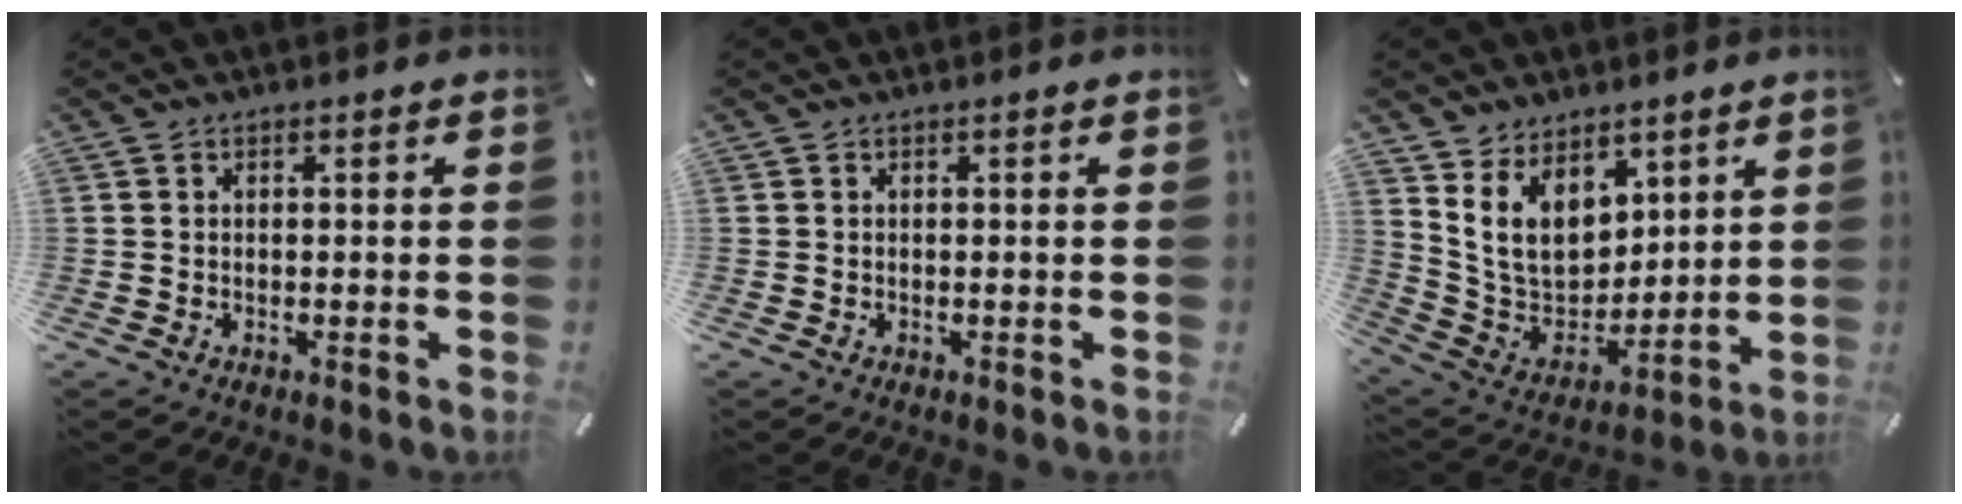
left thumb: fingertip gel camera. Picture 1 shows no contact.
{"total": 0.0}
{"total": 12.8, "force": [6.3, 9.7, 5.5], "torque": [-0.118, -0.043, 0.128]}